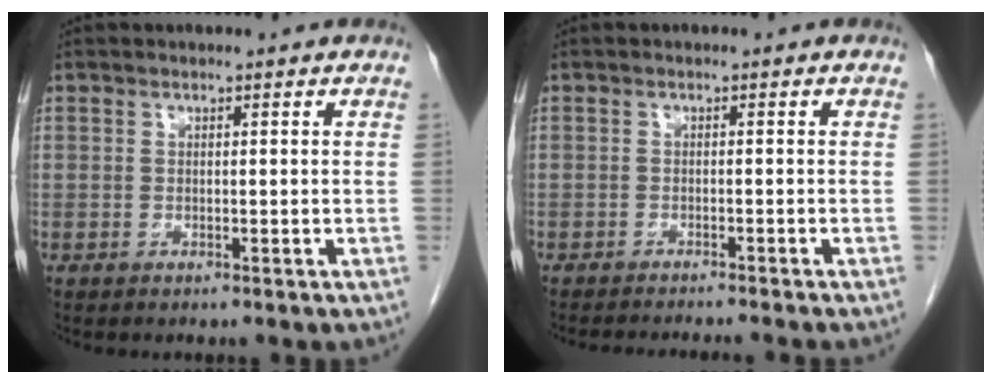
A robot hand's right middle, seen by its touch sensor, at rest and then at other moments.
{"total": 7.2, "force": [-6.7, -0.3, 2.8], "torque": [-0.019, -0.016, -0.091]}